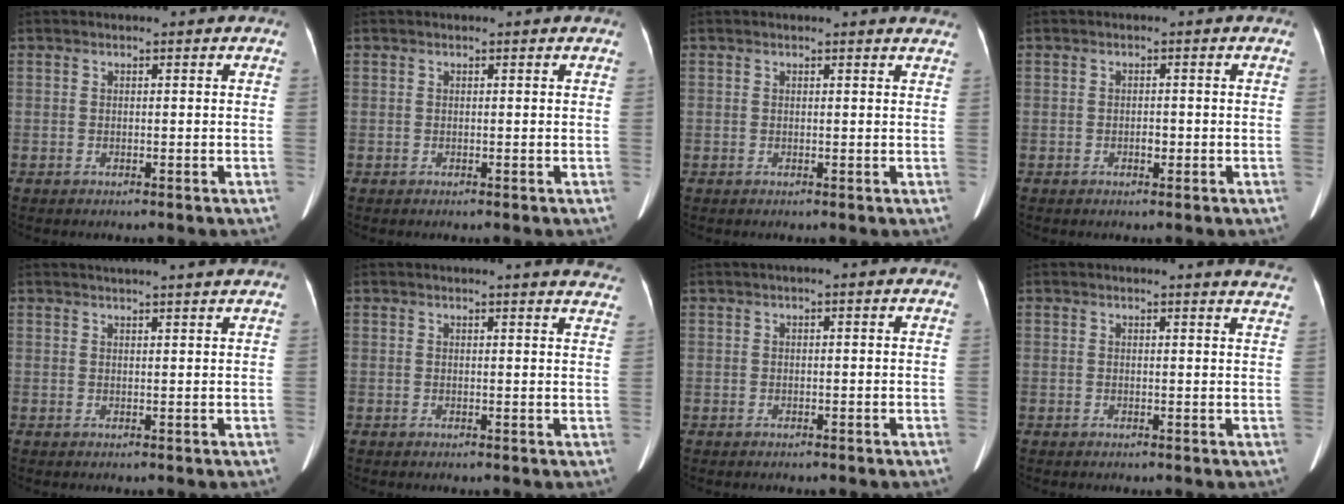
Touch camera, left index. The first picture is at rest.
{"total": 0.0}
{"total": 3.5, "force": [3.4, 0.1, 0.7], "torque": [-0.009, -0.009, 0.017]}
{"total": 1.2, "force": [-0.4, 0.6, 0.9], "torque": [-0.017, 0.001, -0.005]}
{"total": 6.7, "force": [6.0, -0.6, 2.9], "torque": [-0.037, 0.021, 0.068]}
{"total": 10.1, "force": [9.6, 0.5, 3.1], "torque": [-0.021, -0.035, 0.079]}
{"total": 0.5, "force": [0.0, -0.1, 0.5], "torque": [-0.011, 0.006, 0.003]}
{"total": 5.9, "force": [5.8, -0.2, 1.4], "torque": [-0.009, -0.027, 0.033]}